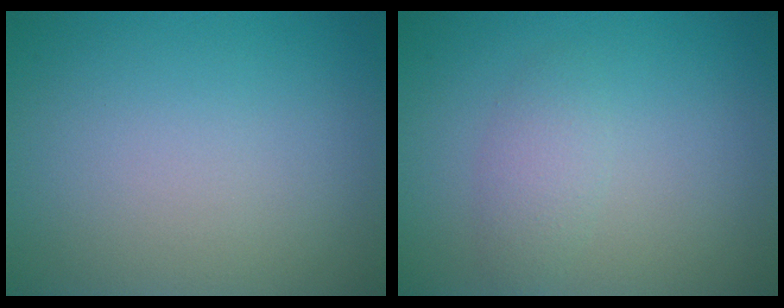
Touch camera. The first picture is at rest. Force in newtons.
{"total": 1.7, "press": 1.7, "slide": 0.0}